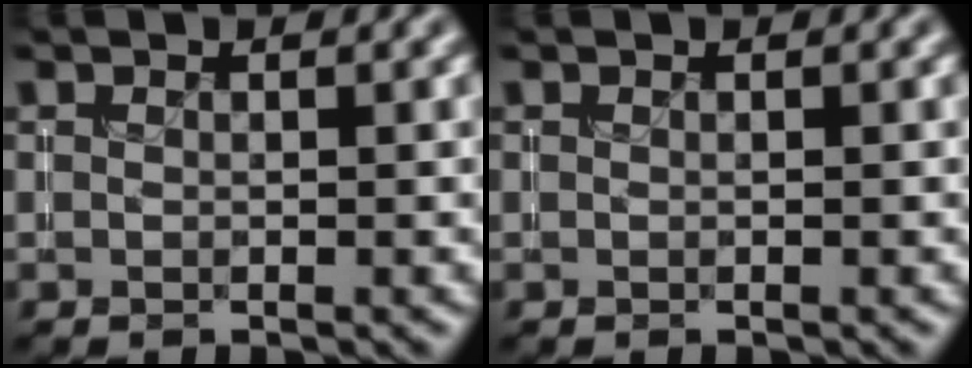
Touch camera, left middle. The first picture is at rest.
{"total": 0.0}